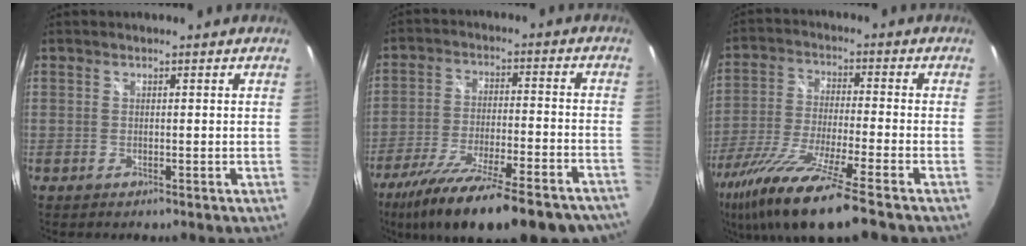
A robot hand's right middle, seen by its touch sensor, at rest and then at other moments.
{"total": 27.7, "force": [-22.1, 6.1, 15.6], "torque": [-0.276, -0.066, -0.321]}
{"total": 18.1, "force": [-12.9, 1.1, 12.6], "torque": [-0.255, -0.058, -0.231]}